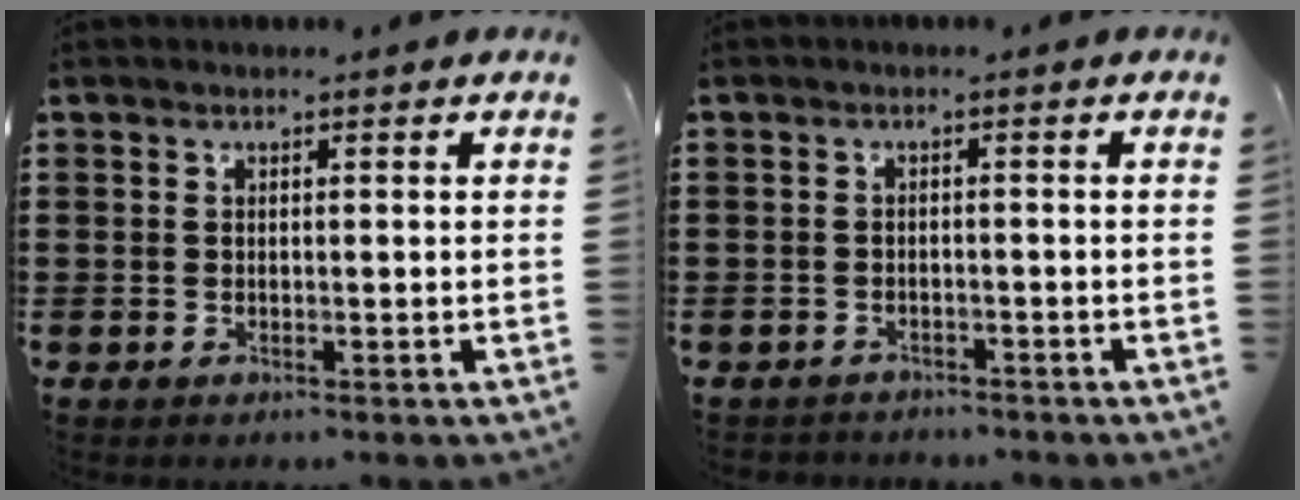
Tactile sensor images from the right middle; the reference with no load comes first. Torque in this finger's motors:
{"motor_torque": [0.91, -0.43, 0.07, 0.04]}